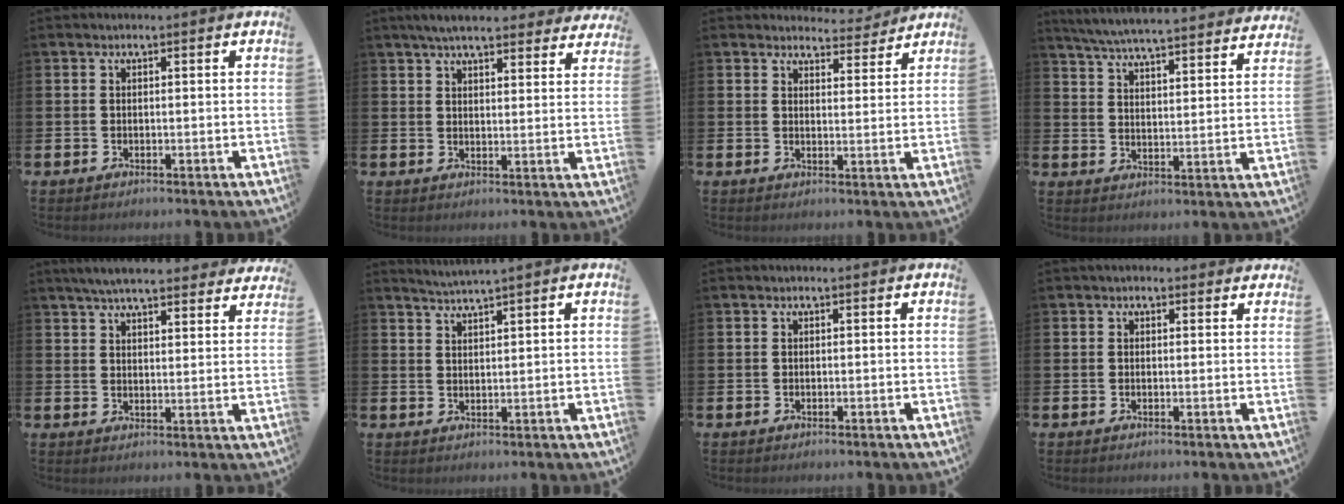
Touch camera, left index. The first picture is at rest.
{"total": 5.7, "force": [5.3, 1.1, 2.0], "torque": [-0.042, -0.020, 0.093]}
{"total": 4.2, "force": [4.0, 1.0, -0.1], "torque": [0.009, -0.029, 0.069]}
{"total": 6.3, "force": [6.1, 0.3, 1.5], "torque": [-0.055, -0.044, 0.107]}
{"total": 5.9, "force": [5.6, 0.8, 1.7], "torque": [-0.039, -0.025, 0.099]}
{"total": 2.4, "force": [2.4, -0.7, 0.1], "torque": [-0.011, -0.007, 0.044]}
{"total": 0.0}
{"total": 1.3, "force": [1.1, 0.6, 0.2], "torque": [0.006, 0.002, 0.018]}